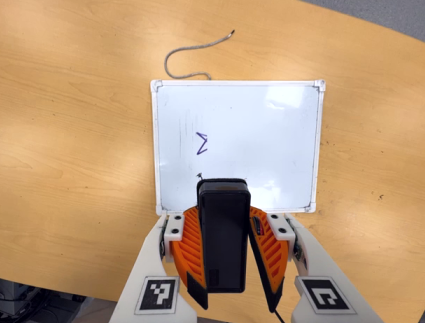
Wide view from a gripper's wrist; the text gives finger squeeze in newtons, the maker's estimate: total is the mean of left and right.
{"total": 9.3, "left": 8.2, "right": 10.3}